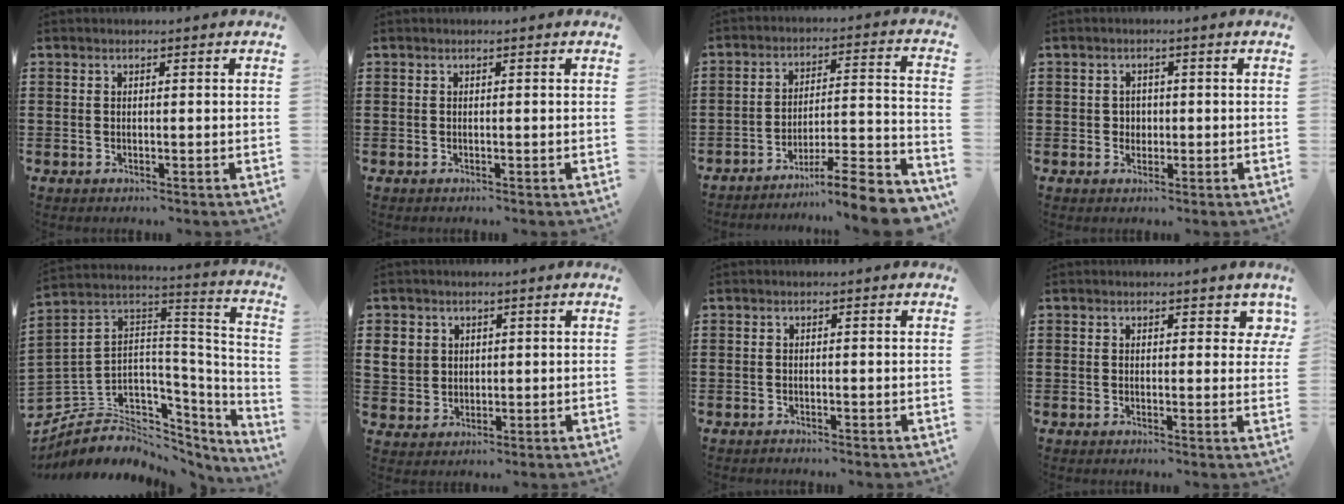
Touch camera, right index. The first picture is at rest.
{"total": 0.0}
{"total": 8.5, "force": [-7.2, 0.3, 4.4], "torque": [-0.060, 0.002, -0.141]}
{"total": 1.6, "force": [0.1, 1.6, 0.5], "torque": [-0.014, 0.007, 0.000]}
{"total": 4.5, "force": [-1.9, 3.9, 0.9], "torque": [-0.046, -0.034, -0.032]}
{"total": 4.2, "force": [1.6, 3.8, 0.9], "torque": [-0.042, 0.012, 0.028]}
{"total": 0.5, "force": [-0.5, 0.0, 0.1], "torque": [-0.003, -0.002, -0.011]}
{"total": 2.5, "force": [1.6, 1.5, 1.2], "torque": [-0.006, 0.002, 0.025]}